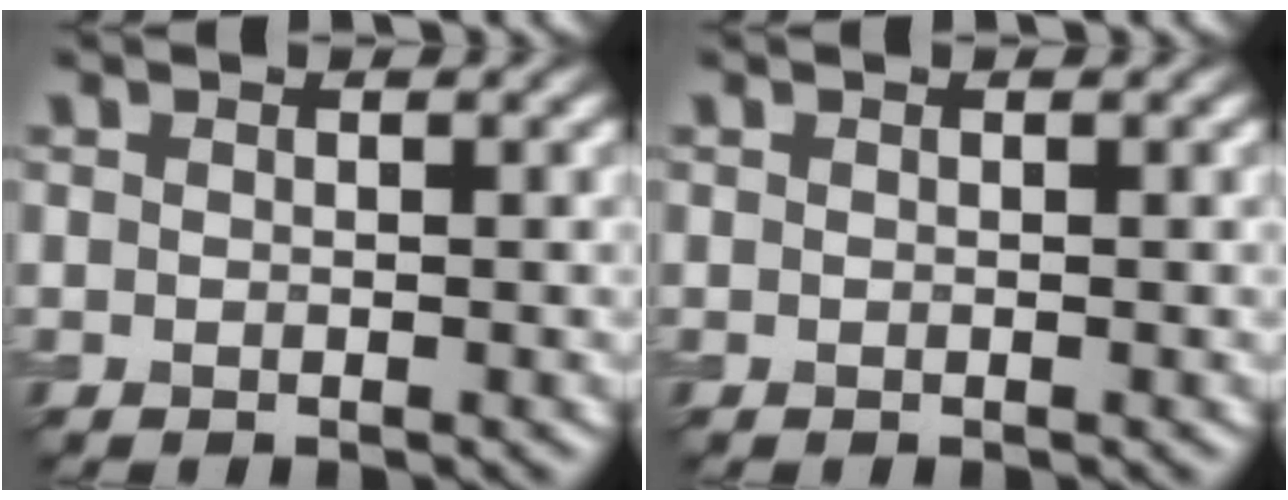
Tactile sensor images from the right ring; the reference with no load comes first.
{"total": 0.0}